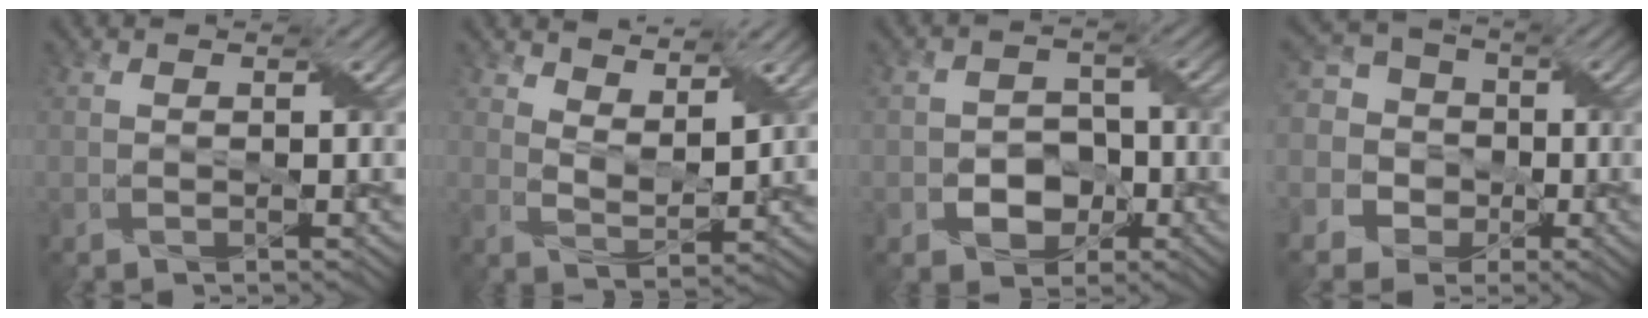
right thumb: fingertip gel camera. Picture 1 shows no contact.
{"total": 4.8, "force": [4.2, 1.2, 1.9], "torque": [-0.041, -0.017, 0.082]}
{"total": 4.0, "force": [-1.8, 3.2, 1.5], "torque": [-0.019, -0.004, -0.027]}
{"total": 7.4, "force": [-1.8, 6.9, 1.9], "torque": [-0.069, -0.006, -0.053]}